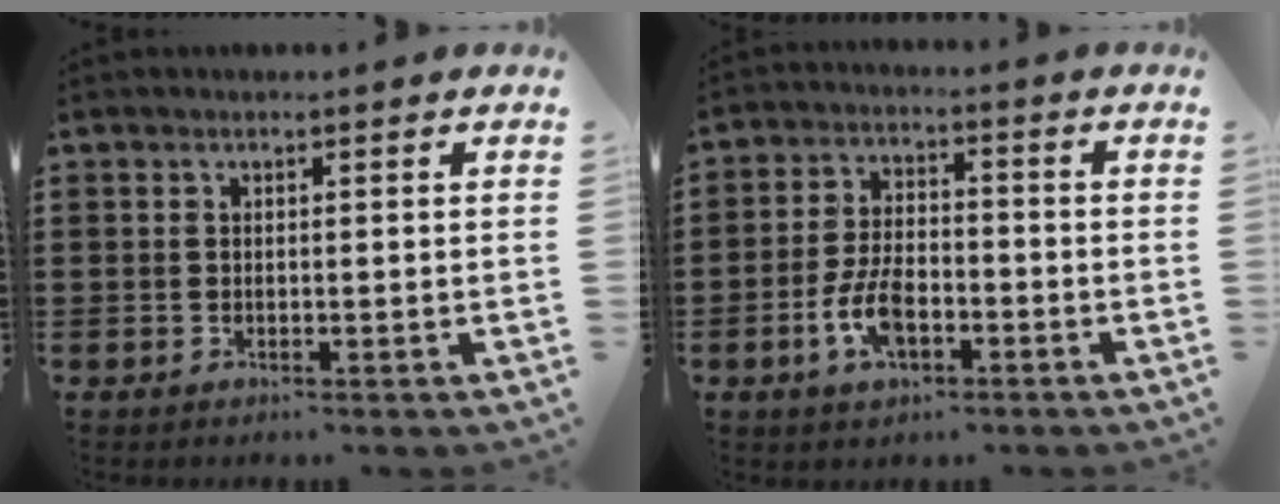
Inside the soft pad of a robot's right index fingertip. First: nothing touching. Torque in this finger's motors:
{"motor_torque": [1.54, 0.60, 0.04, -0.09]}